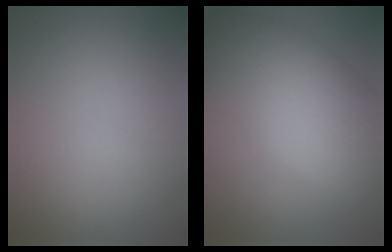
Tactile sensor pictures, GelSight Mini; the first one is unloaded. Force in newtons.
{"total": 9.6, "press": 9.6, "slide": 0.7}